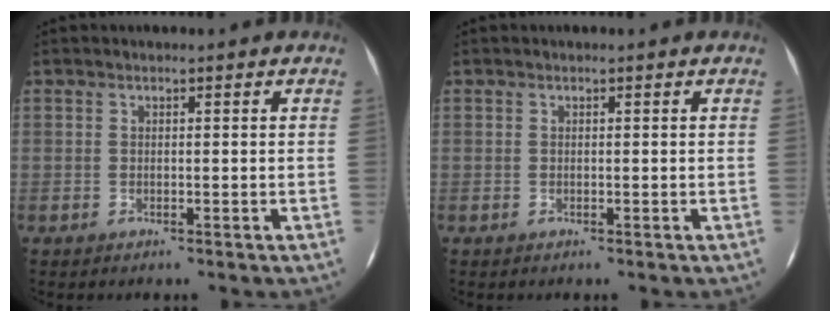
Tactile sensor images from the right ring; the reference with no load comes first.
{"total": 0.0}